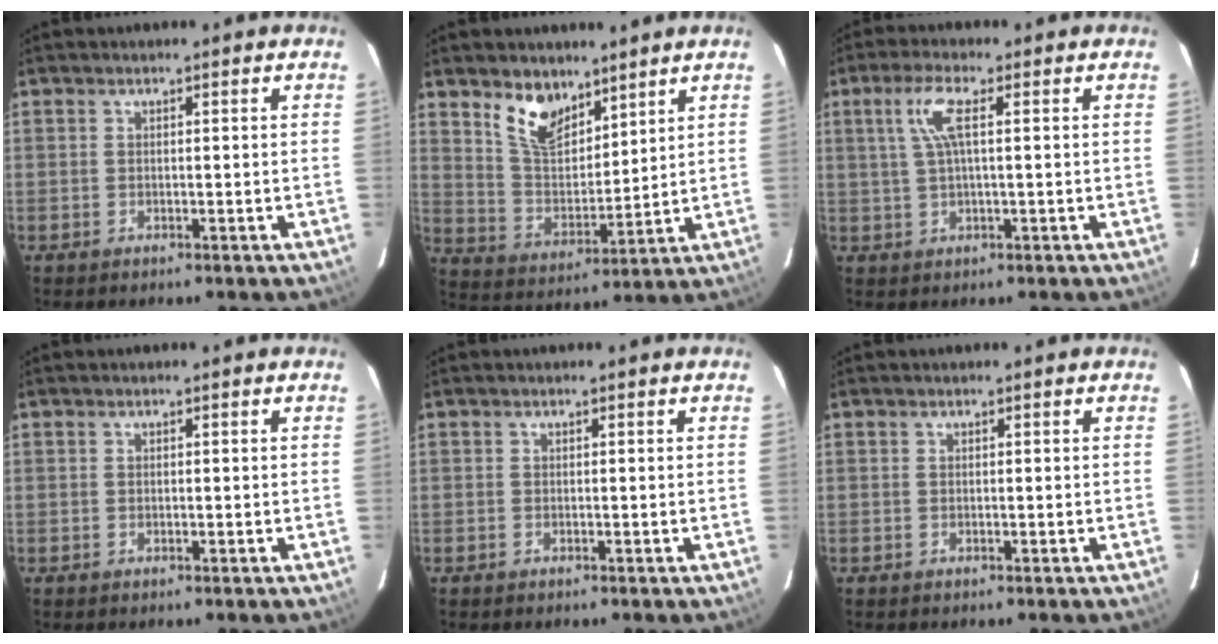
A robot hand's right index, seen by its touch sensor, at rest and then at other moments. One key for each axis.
{"total": 10.1, "fx": 7.2, "fy": 5.0, "fz": 5.1, "tx": -0.096, "ty": 0.000, "tz": 0.141}
{"total": 5.4, "fx": 1.4, "fy": 0.8, "fz": 5.1, "tx": -0.104, "ty": 0.005, "tz": 0.030}
{"total": 0.0}
{"total": 0.0}
{"total": 0.0}